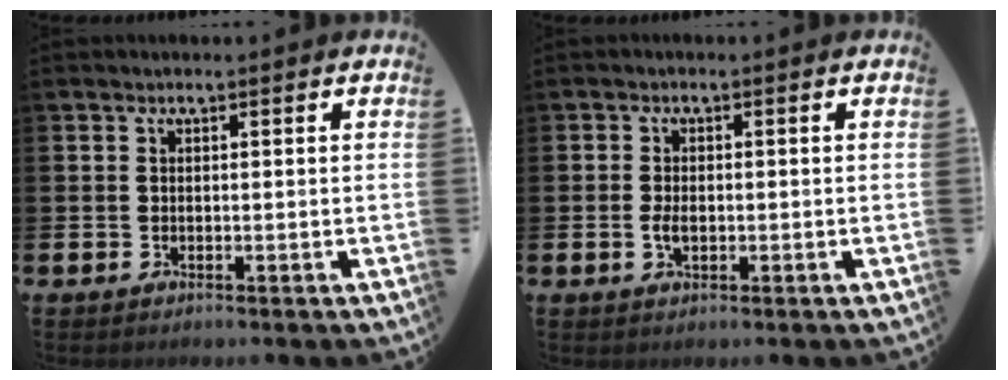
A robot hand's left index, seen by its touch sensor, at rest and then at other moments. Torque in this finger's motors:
{"motor_torque": [0.53, 0.21, 0.05, 0.02]}